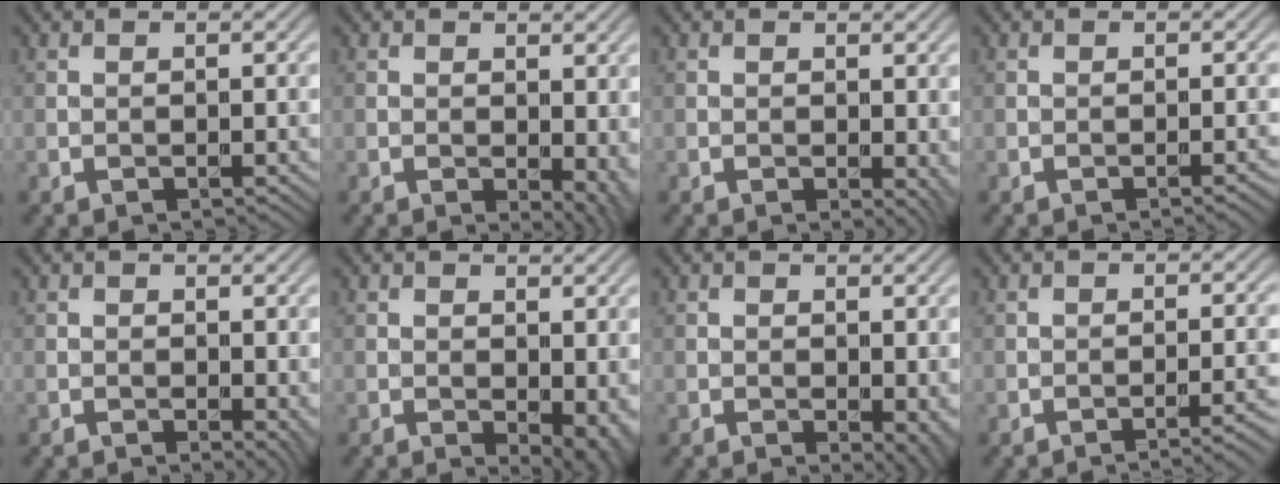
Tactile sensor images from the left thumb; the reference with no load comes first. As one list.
[{"total": 4.6, "force": [-0.3, 2.3, 4.0], "torque": [-0.048, -0.009, 0.001]}, {"total": 2.3, "force": [0.0, 1.1, 2.0], "torque": [-0.019, -0.006, 0.002]}, {"total": 1.1, "force": [-0.6, 0.1, 1.0], "torque": [-0.010, 0.002, -0.012]}, {"total": 2.4, "force": [-0.2, 1.3, 2.0], "torque": [-0.021, -0.008, 0.001]}, {"total": 4.8, "force": [-0.5, 2.5, 4.0], "torque": [-0.051, -0.013, -0.002]}, {"total": 3.6, "force": [-0.6, 2.0, 3.0], "torque": [-0.034, -0.010, -0.005]}, {"total": 3.2, "force": [-1.8, 0.6, 2.5], "torque": [-0.030, 0.010, -0.032]}]